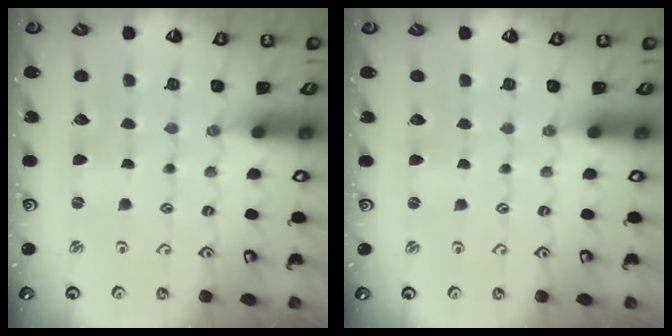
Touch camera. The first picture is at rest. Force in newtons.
{"total": 0.0}